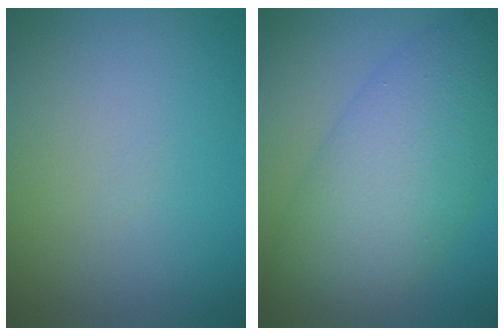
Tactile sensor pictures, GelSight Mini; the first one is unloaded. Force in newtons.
{"total": 8.4, "press": 8.4, "slide": 0.2}